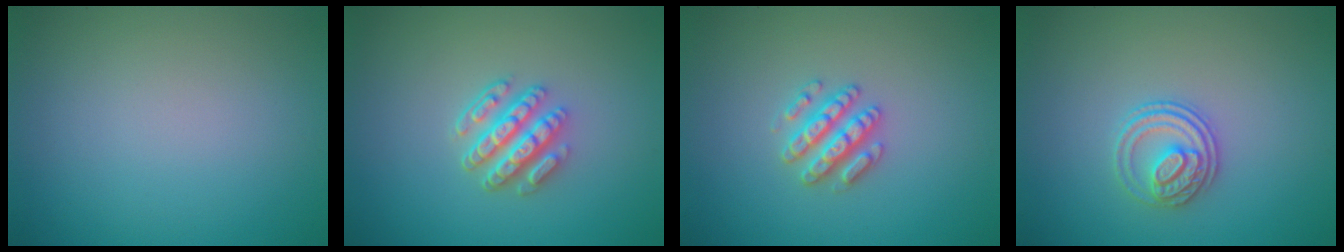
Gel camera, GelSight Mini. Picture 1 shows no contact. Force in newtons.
{"total": 4.3, "press": 3.4, "slide": 2.6}
{"total": 2.9, "press": 2.8, "slide": 0.5}
{"total": 2.8, "press": 2.7, "slide": 1.0}